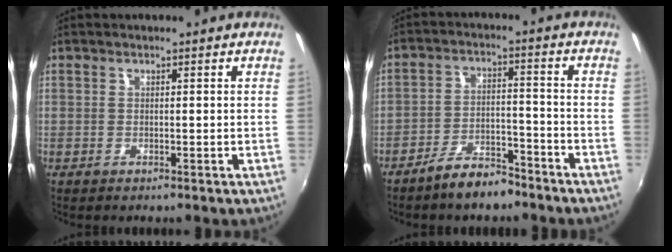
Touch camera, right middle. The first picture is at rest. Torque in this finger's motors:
{"motor_torque": [1.02, -1.12, 0.32, 0.11]}